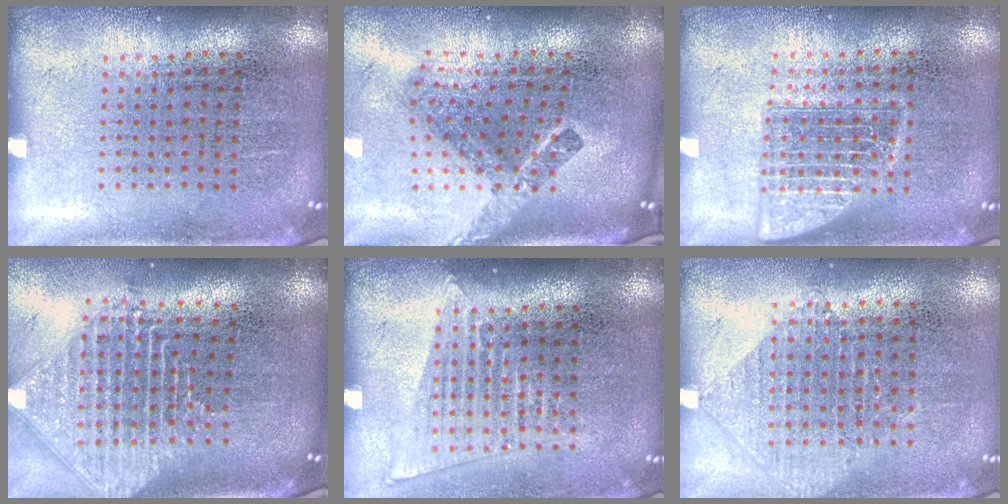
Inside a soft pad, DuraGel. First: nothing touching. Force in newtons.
{"total": 2.5, "press": 1.6, "slide": 2.0}
{"total": 2.1, "press": 2.0, "slide": 0.3}
{"total": 2.4, "press": 1.9, "slide": 1.5}
{"total": 1.4, "press": 1.3, "slide": 0.5}
{"total": 0.9, "press": 0.9, "slide": 0.2}